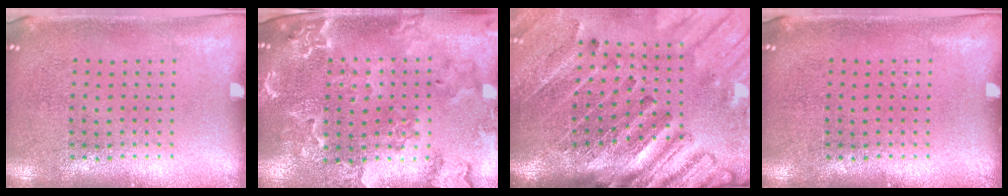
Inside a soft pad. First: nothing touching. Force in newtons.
{"total": 2.0, "press": 2.0, "slide": 0.2}
{"total": 4.5, "press": 3.4, "slide": 3.0}
{"total": 0.0}